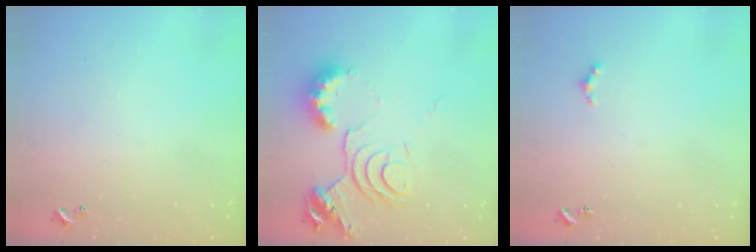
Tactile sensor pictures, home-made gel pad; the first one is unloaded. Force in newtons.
{"total": 11.5, "press": 11.4, "slide": 1.2}
{"total": 0.7, "press": 0.6, "slide": 0.4}